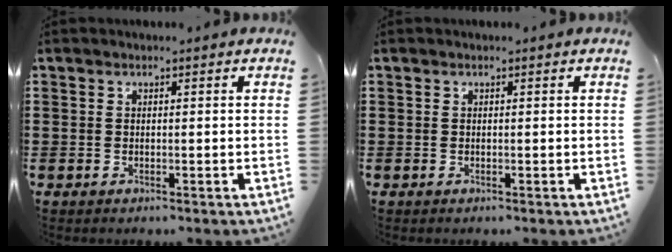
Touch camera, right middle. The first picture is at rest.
{"total": 0.0}